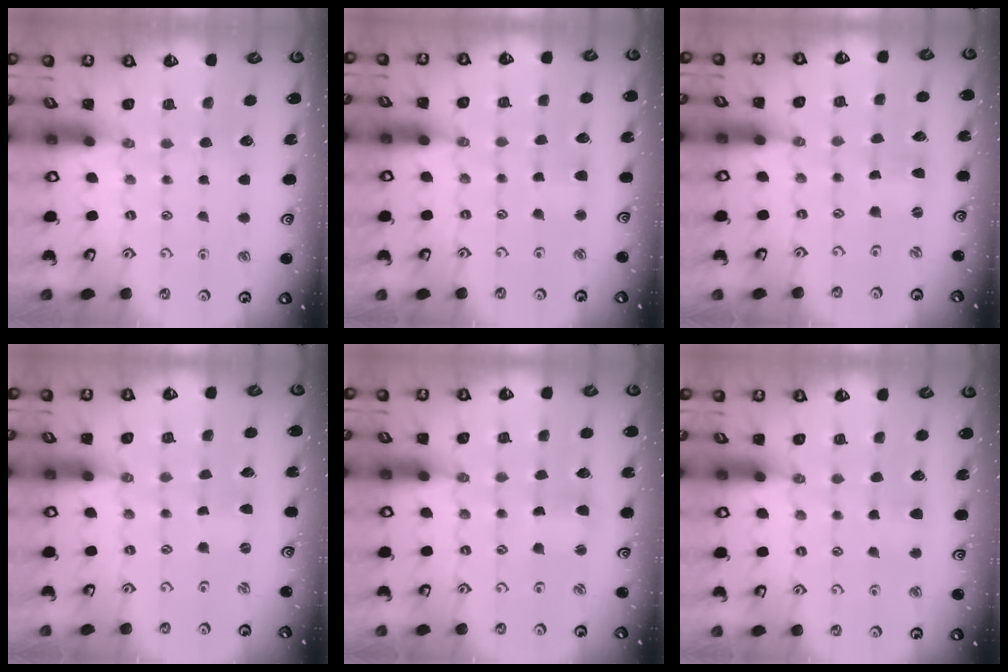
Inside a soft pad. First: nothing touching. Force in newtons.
{"total": 2.4, "press": 2.3, "slide": 0.5}
{"total": 0.0}
{"total": 0.0}
{"total": 2.2, "press": 2.2, "slide": 0.3}
{"total": 3.8, "press": 3.7, "slide": 0.8}